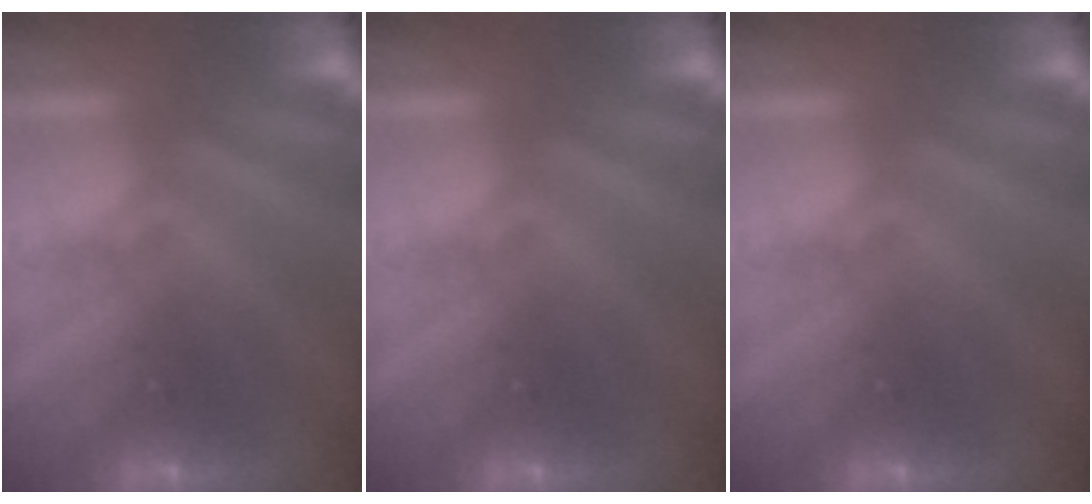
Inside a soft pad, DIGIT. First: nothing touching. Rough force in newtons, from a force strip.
{"total": 0.0}
{"total": 0.0}